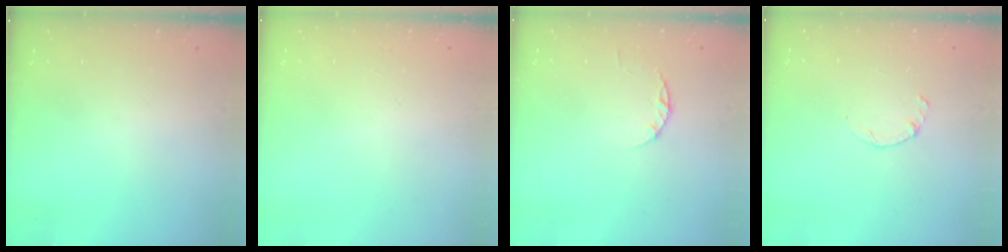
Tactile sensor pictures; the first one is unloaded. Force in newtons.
{"total": 2.6, "press": 2.6, "slide": 0.2}
{"total": 2.4, "press": 2.3, "slide": 0.4}
{"total": 1.5, "press": 1.4, "slide": 0.3}